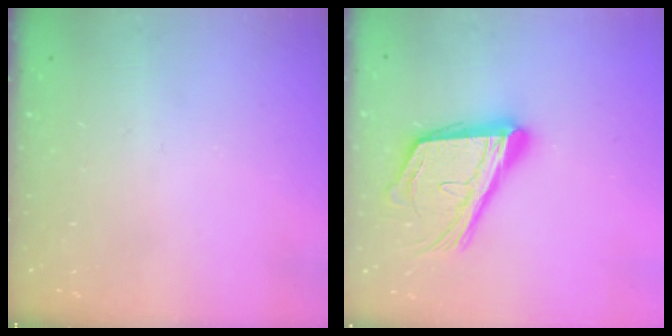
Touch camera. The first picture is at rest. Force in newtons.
{"total": 19.7, "press": 19.6, "slide": 2.3}